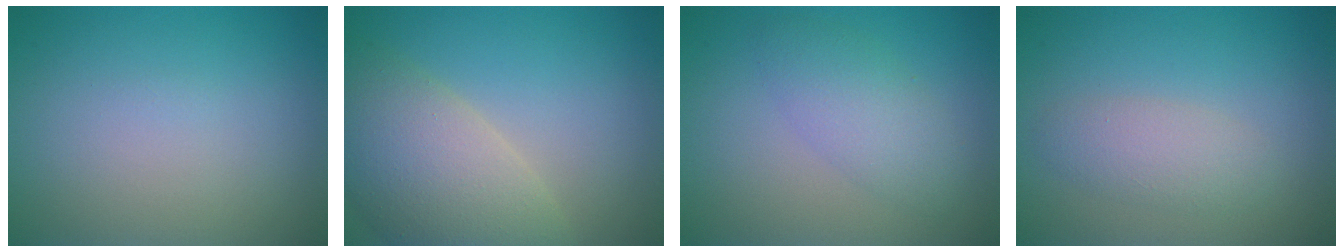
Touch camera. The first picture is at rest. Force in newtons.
{"total": 8.1, "press": 8.0, "slide": 1.0}
{"total": 3.2, "press": 3.2, "slide": 0.0}
{"total": 2.5, "press": 2.5, "slide": 0.1}